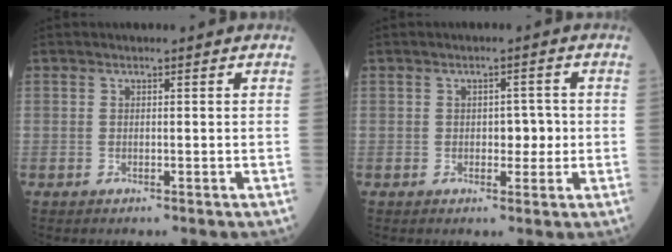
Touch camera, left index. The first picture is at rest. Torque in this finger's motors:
{"motor_torque": [0.07, 0.04, 0.02, 0.00]}